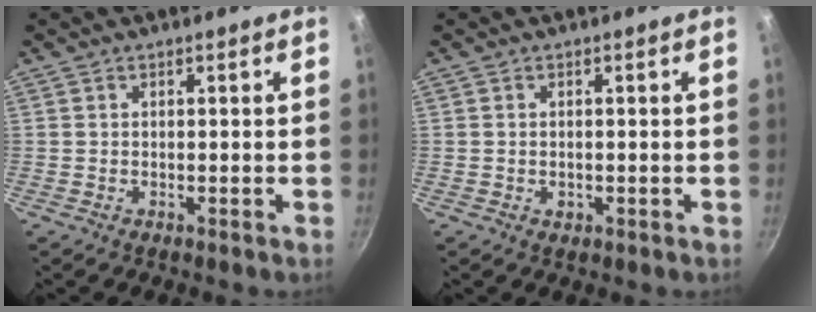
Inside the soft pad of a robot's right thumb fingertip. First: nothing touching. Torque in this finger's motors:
{"motor_torque": [-0.28, 0.09, -0.23, 0.02, -0.01]}